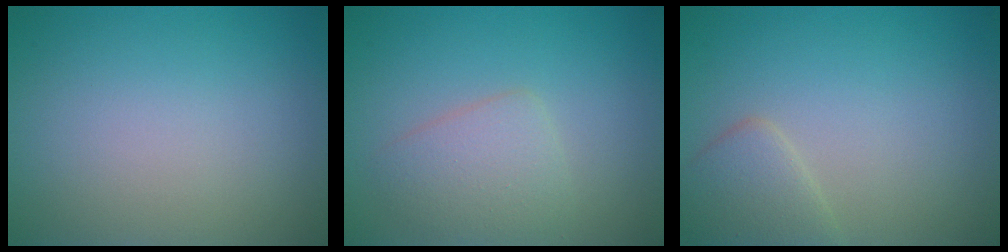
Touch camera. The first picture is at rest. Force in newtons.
{"total": 2.8, "press": 2.8, "slide": 0.1}
{"total": 2.5, "press": 2.5, "slide": 0.2}